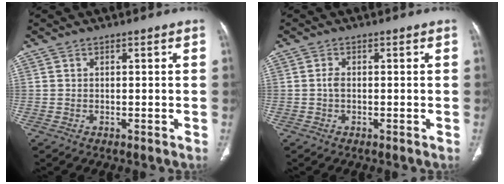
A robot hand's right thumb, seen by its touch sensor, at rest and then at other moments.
{"total": 1.3, "force": [-0.2, 0.7, 1.0], "torque": [-0.021, 0.001, -0.005]}